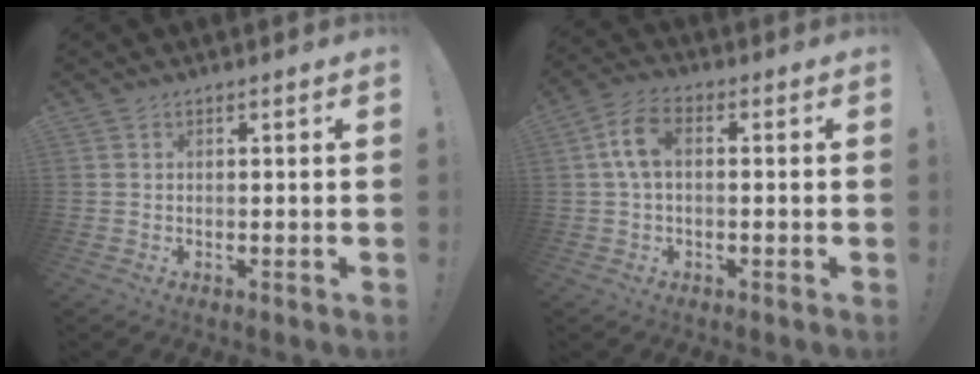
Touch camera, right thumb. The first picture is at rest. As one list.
[{"total": 7.2, "force": [1.1, 4.4, 5.6], "torque": [-0.105, 0.007, 0.023]}]